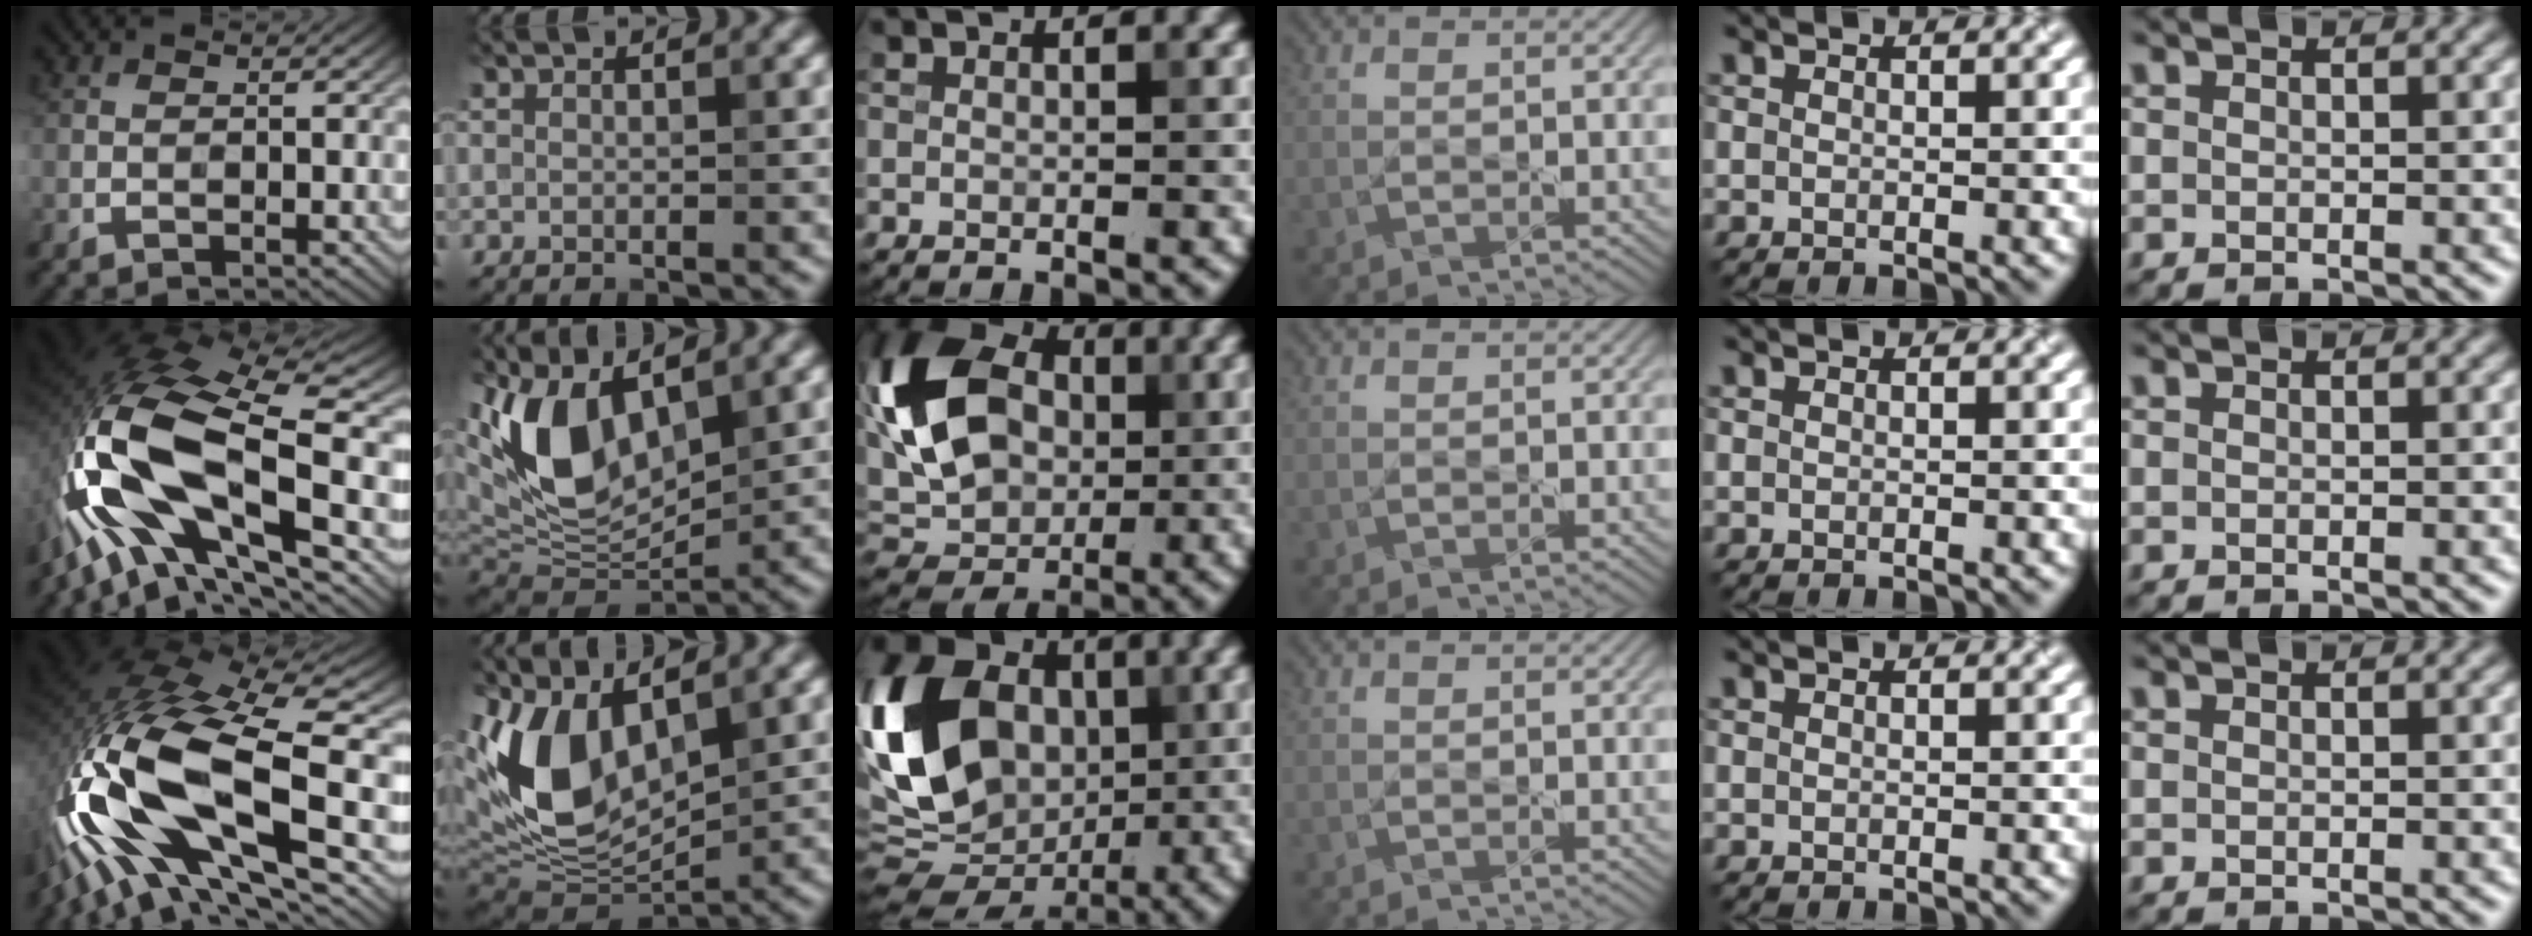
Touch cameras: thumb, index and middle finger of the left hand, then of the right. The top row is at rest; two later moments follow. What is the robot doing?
{"motion": "lift_and_place", "object": "knife"}